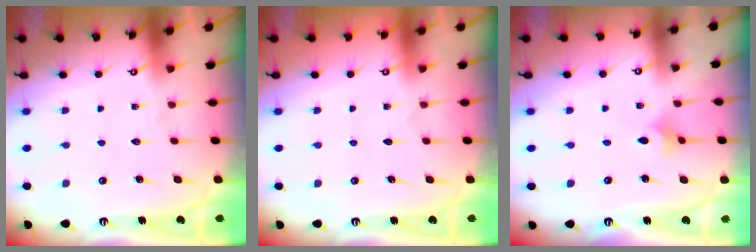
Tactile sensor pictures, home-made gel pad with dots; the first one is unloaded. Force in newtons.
{"total": 0.0}
{"total": 2.1, "press": 2.0, "slide": 0.6}